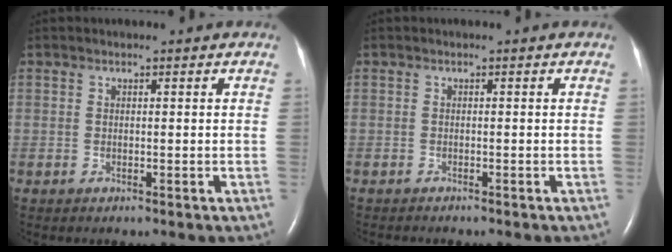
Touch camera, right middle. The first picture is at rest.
{"total": 2.1, "force": [-1.9, 0.3, 0.8], "torque": [-0.016, -0.004, -0.021]}